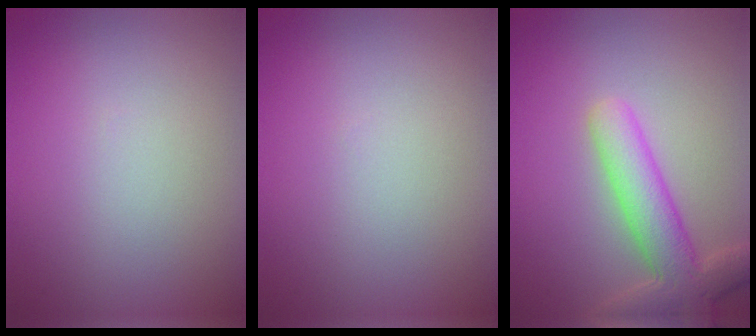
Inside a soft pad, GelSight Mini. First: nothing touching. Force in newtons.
{"total": 0.0}
{"total": 5.4, "press": 5.4, "slide": 0.4}